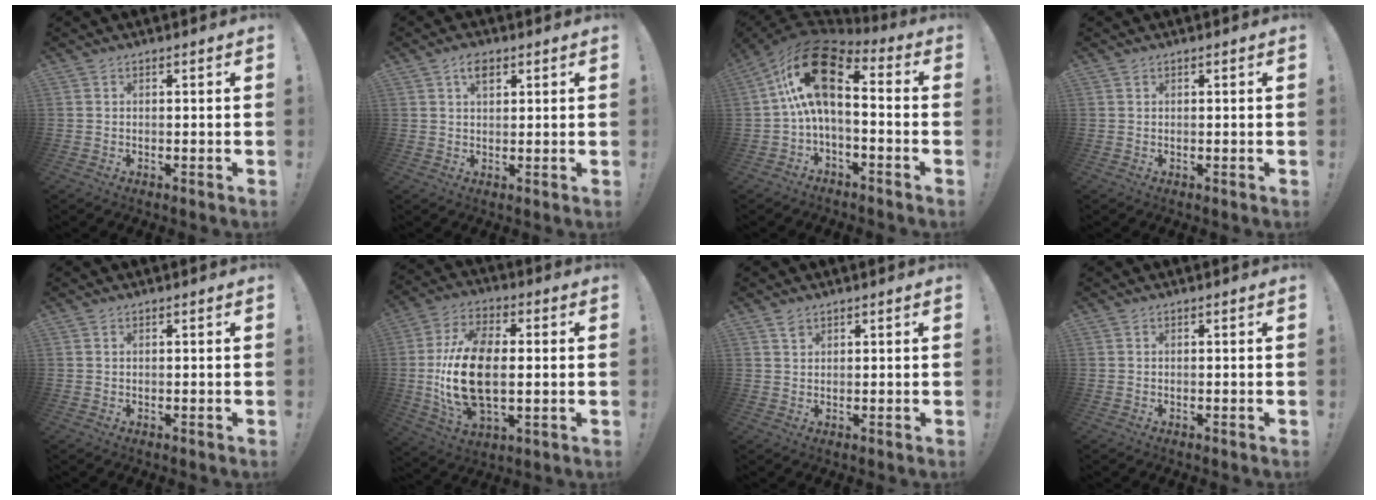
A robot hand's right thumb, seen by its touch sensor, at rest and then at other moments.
{"total": 4.2, "force": [2.2, 2.2, 2.7], "torque": [-0.039, -0.003, 0.035]}
{"total": 17.1, "force": [3.4, 8.3, 14.6], "torque": [-0.255, -0.008, 0.063]}
{"total": 0.7, "force": [0.6, 0.4, 0.2], "torque": [-0.003, 0.000, 0.011]}
{"total": 0.6, "force": [0.4, 0.3, 0.3], "torque": [-0.005, 0.000, 0.008]}
{"total": 18.8, "force": [-0.4, 10.8, 15.4], "torque": [-0.308, -0.001, -0.002]}
{"total": 2.0, "force": [1.5, 1.1, 0.5], "torque": [-0.003, -0.007, 0.029]}
{"total": 0.0}